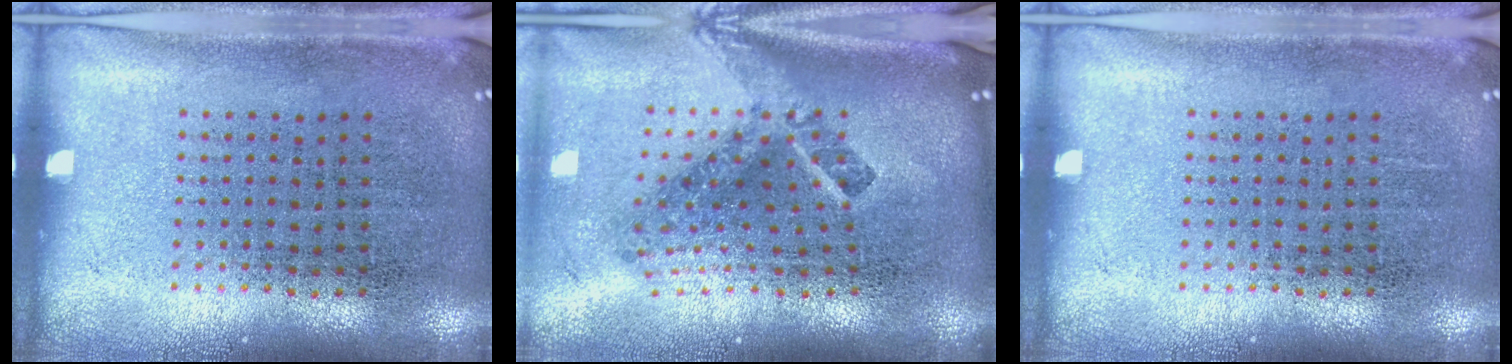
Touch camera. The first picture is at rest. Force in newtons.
{"total": 2.8, "press": 1.6, "slide": 2.2}
{"total": 0.0}